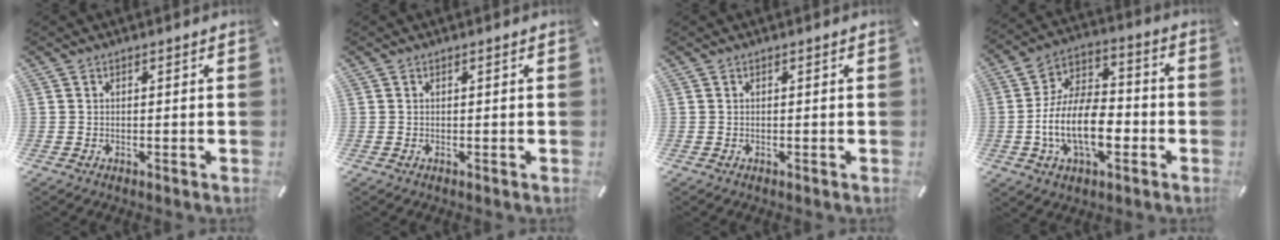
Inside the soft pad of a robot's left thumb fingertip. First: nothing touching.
{"total": 0.6, "force": [0.0, 0.0, 0.6], "torque": [-0.010, -0.003, 0.000]}
{"total": 0.0}
{"total": 16.2, "force": [-4.4, 9.5, 12.4], "torque": [-0.248, 0.008, -0.080]}